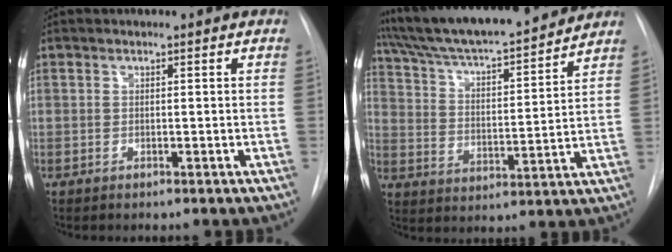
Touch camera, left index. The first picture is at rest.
{"total": 20.0, "force": [18.0, 1.9, 8.5], "torque": [-0.146, 0.006, 0.280]}